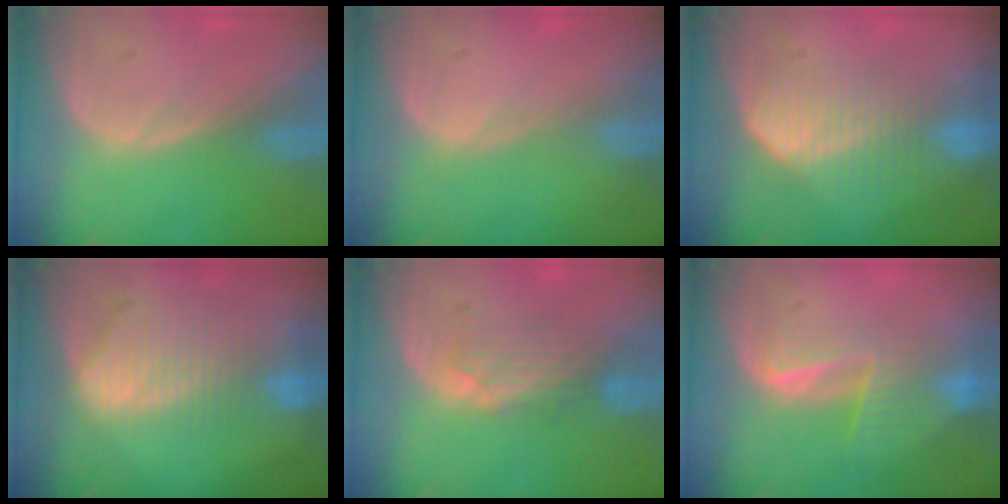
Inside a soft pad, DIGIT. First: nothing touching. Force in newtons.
{"total": 0.0}
{"total": 6.8, "press": 6.6, "slide": 1.4}
{"total": 9.1, "press": 8.1, "slide": 4.3}
{"total": 4.4, "press": 3.8, "slide": 2.2}
{"total": 6.8, "press": 6.3, "slide": 2.4}